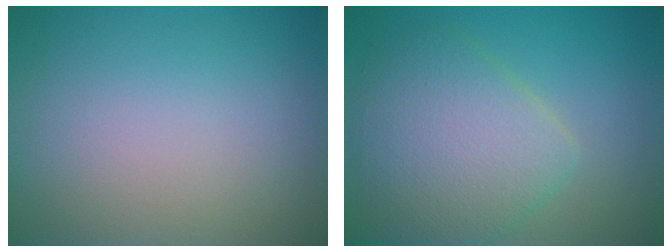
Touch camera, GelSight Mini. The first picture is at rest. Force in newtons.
{"total": 5.9, "press": 5.9, "slide": 0.1}